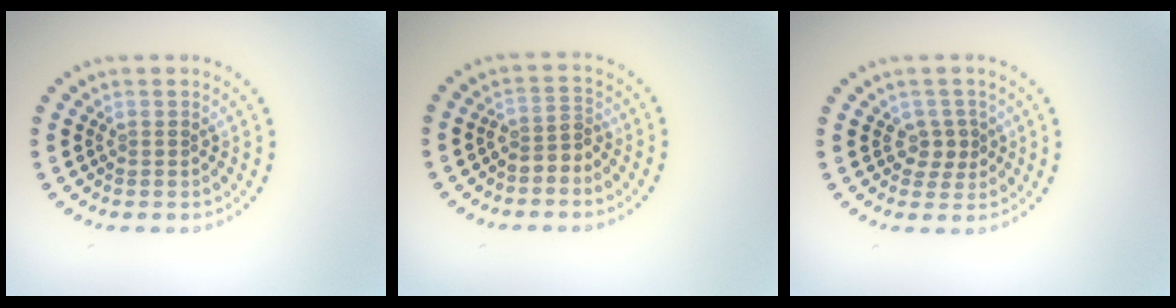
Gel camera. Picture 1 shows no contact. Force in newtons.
{"total": 2.0, "press": 1.4, "slide": 1.3}
{"total": 1.8, "press": 1.6, "slide": 0.9}